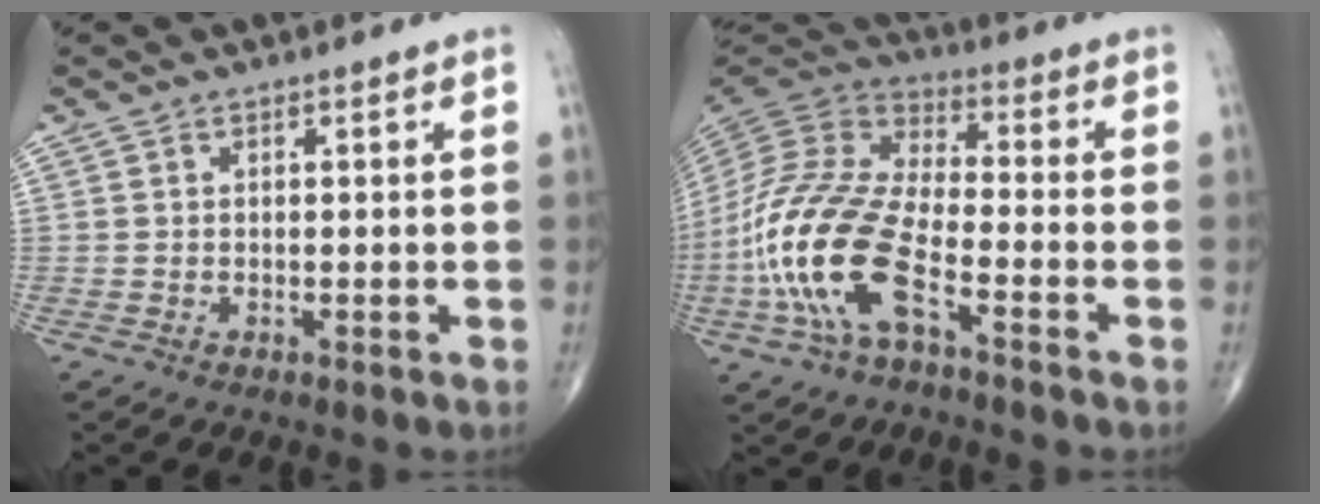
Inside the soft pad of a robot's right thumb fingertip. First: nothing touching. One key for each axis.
{"total": 18.7, "fx": -7.2, "fy": 7.7, "fz": 15.5, "tx": -0.341, "ty": 0.036, "tz": -0.139}